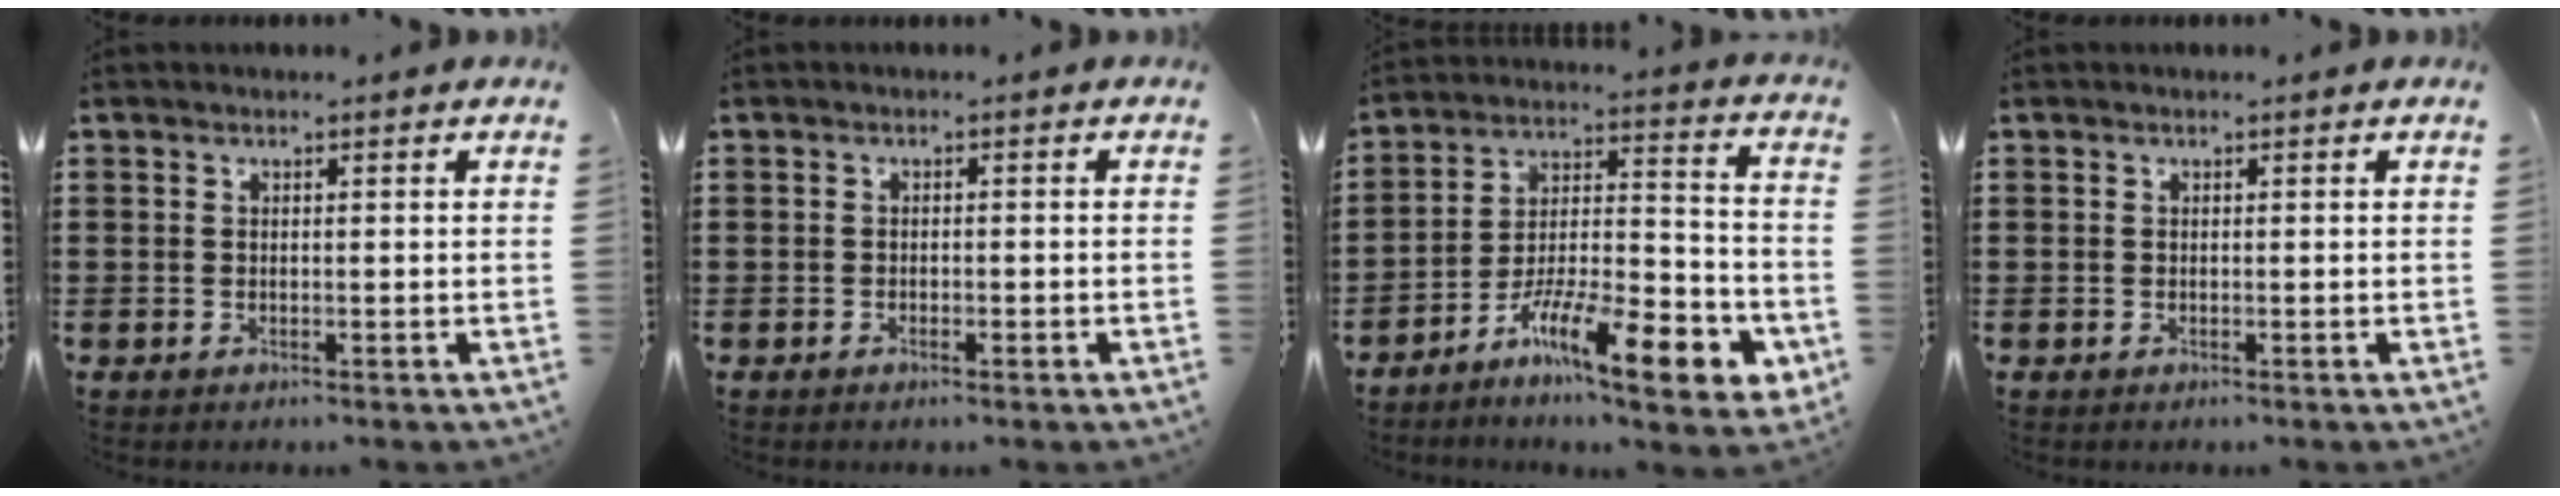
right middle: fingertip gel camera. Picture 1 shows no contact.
{"total": 0.9, "force": [-0.6, 0.2, 0.6], "torque": [-0.014, -0.004, -0.011]}
{"total": 13.8, "force": [-9.1, 3.1, 9.9], "torque": [-0.166, 0.017, -0.162]}
{"total": 0.0}